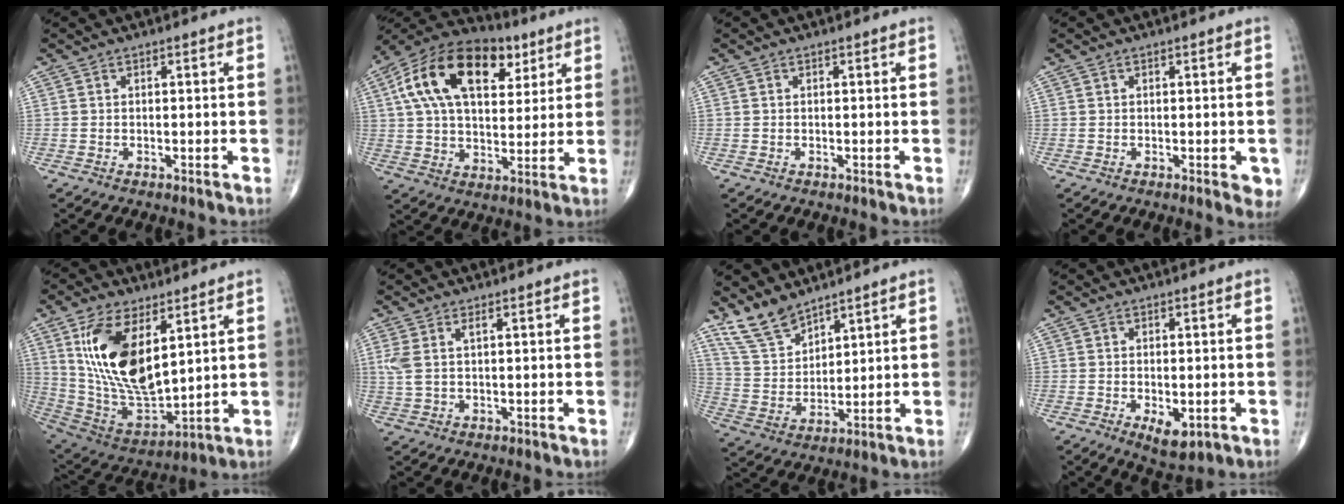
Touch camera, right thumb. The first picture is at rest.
{"total": 21.9, "force": [8.3, 12.5, 15.9], "torque": [-0.263, 0.006, 0.135]}
{"total": 0.0}
{"total": 2.9, "force": [-0.5, 1.3, 2.6], "torque": [-0.015, -0.004, -0.006]}
{"total": 19.5, "force": [6.5, 9.5, 15.7], "torque": [-0.282, -0.036, 0.138]}
{"total": 3.9, "force": [1.2, 1.5, 3.4], "torque": [-0.096, 0.009, 0.031]}
{"total": 8.8, "force": [7.3, 3.6, 3.3], "torque": [-0.056, -0.039, 0.161]}
{"total": 4.9, "force": [-1.4, 2.4, 4.1], "torque": [-0.059, -0.011, -0.015]}